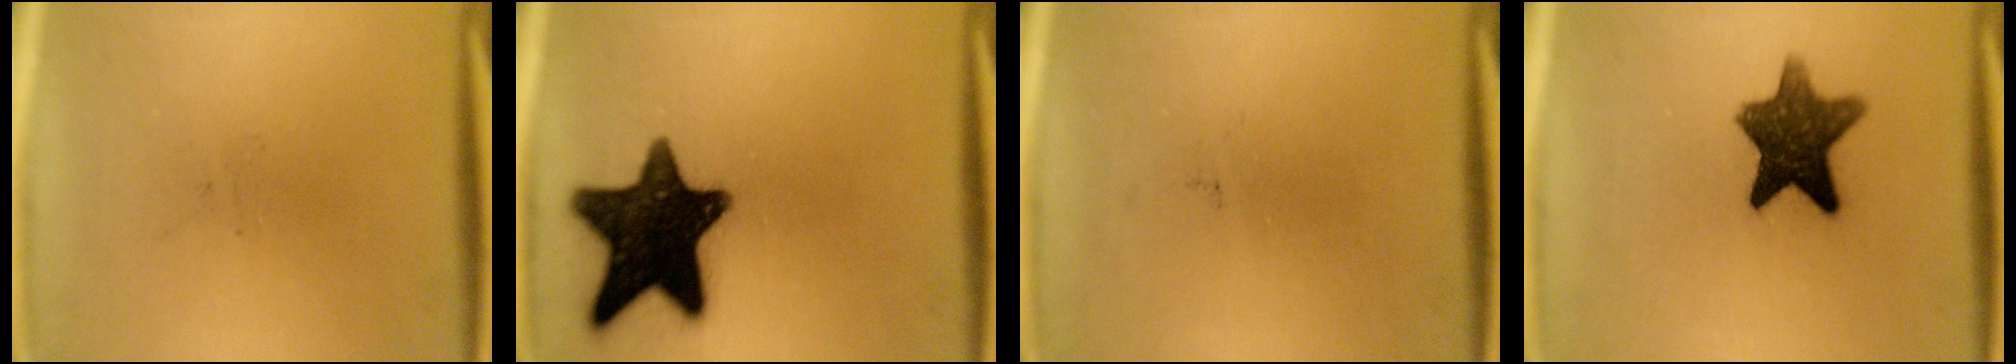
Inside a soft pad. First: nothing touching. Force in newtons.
{"total": 16.9}
{"total": 0.0}
{"total": 10.8}